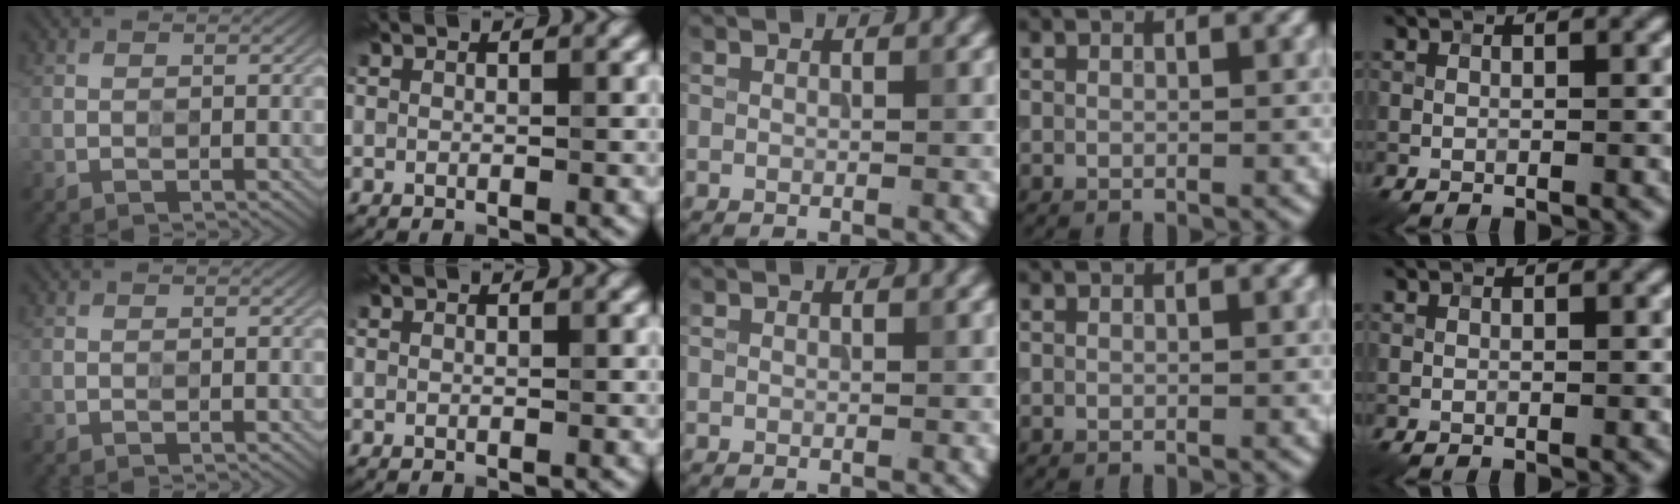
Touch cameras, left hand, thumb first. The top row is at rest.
{}